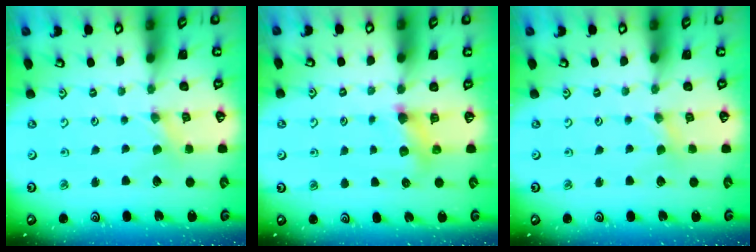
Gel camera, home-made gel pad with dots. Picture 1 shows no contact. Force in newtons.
{"total": 5.9, "press": 5.9, "slide": 0.2}
{"total": 0.5, "press": 0.5, "slide": 0.1}